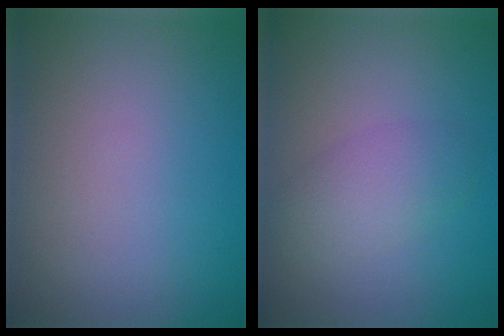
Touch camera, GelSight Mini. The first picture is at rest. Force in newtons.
{"total": 2.7, "press": 2.7, "slide": 0.1}